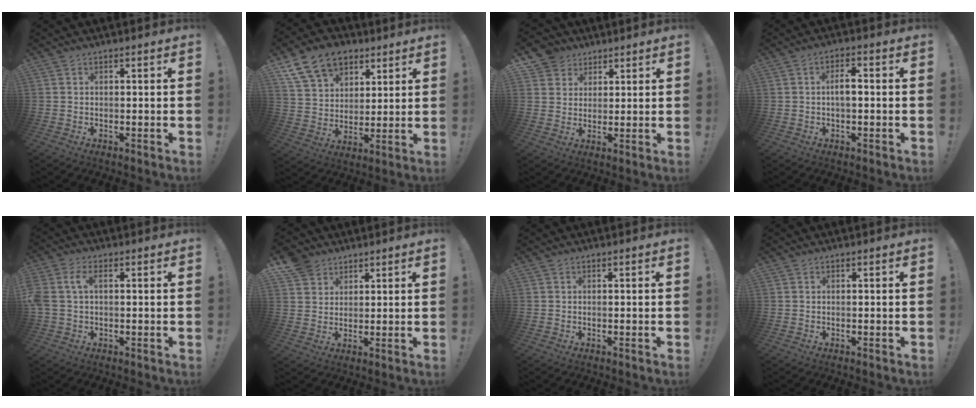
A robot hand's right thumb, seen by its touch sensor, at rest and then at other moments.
{"total": 15.4, "force": [8.5, 11.0, 6.6], "torque": [-0.107, -0.043, 0.165]}
{"total": 6.0, "force": [3.6, 4.8, 0.5], "torque": [-0.012, -0.026, 0.073]}
{"total": 4.4, "force": [-0.5, 1.7, 4.0], "torque": [-0.076, 0.006, -0.012]}
{"total": 5.6, "force": [0.4, 3.1, 4.7], "torque": [-0.109, 0.007, 0.007]}
{"total": 6.0, "force": [4.3, 4.1, 0.9], "torque": [-0.019, -0.027, 0.085]}
{"total": 0.0}
{"total": 0.0}